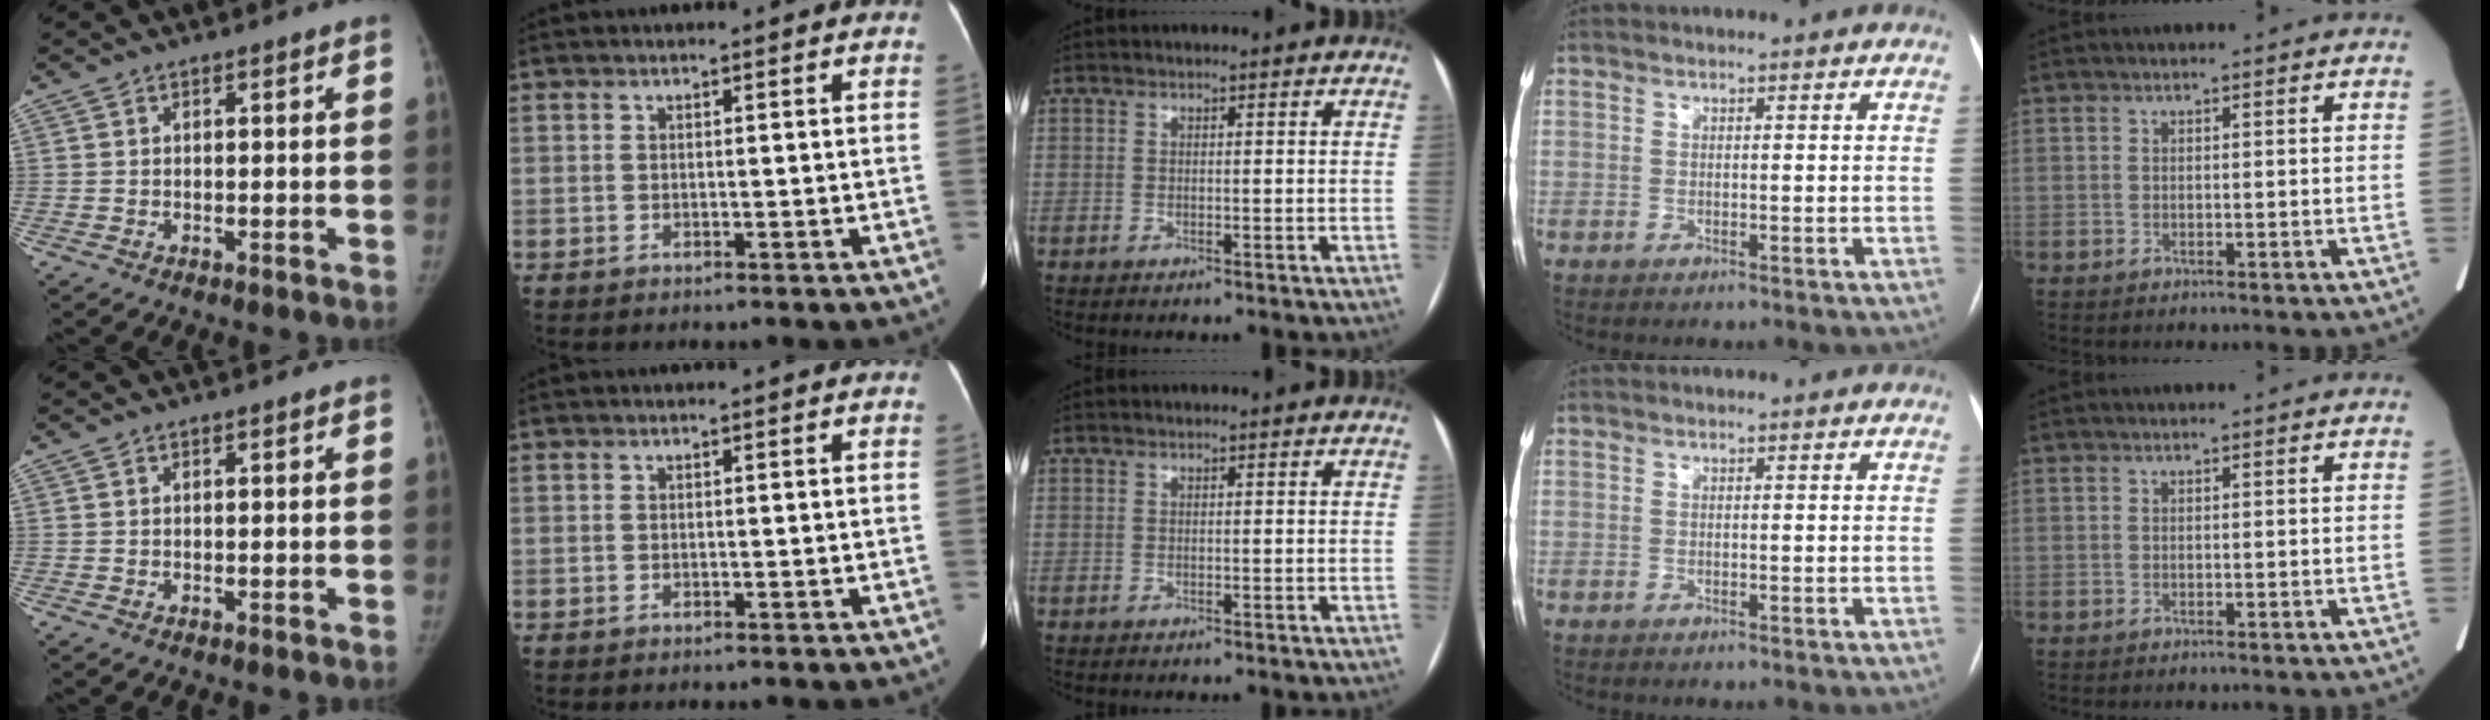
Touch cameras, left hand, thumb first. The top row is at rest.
{}